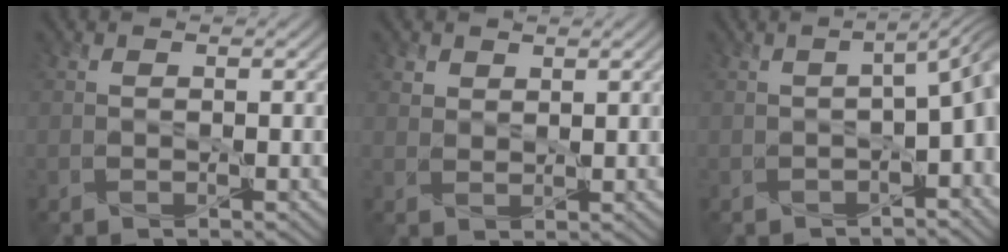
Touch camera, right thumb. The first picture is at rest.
{"total": 2.0, "force": [1.4, 1.2, 0.7], "torque": [-0.023, -0.003, 0.033]}
{"total": 5.6, "force": [-1.8, 1.7, 4.9], "torque": [-0.071, -0.012, -0.026]}